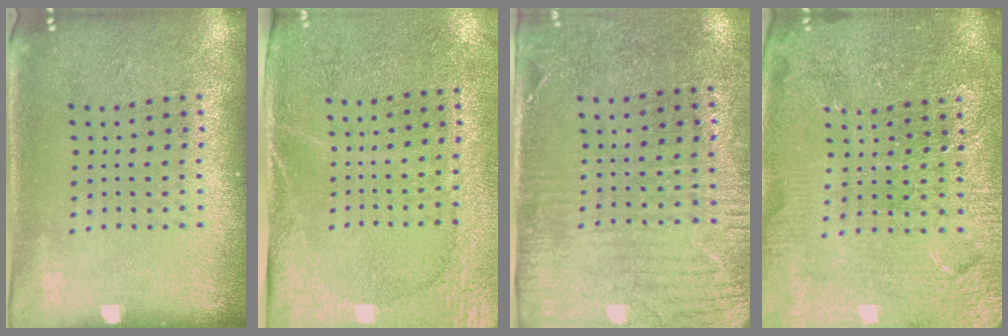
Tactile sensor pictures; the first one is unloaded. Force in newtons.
{"total": 2.7, "press": 2.3, "slide": 1.4}
{"total": 3.0, "press": 2.4, "slide": 1.7}
{"total": 4.1, "press": 3.9, "slide": 1.2}